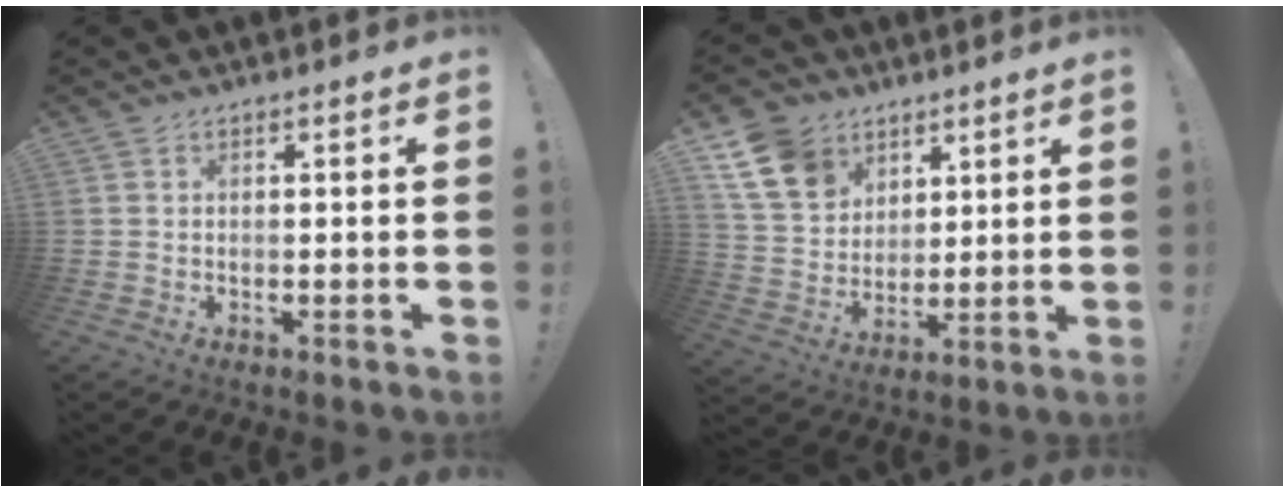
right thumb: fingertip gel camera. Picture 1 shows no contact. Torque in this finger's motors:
{"motor_torque": [0.63, 0.44, 0.21, -0.31, 0.01]}